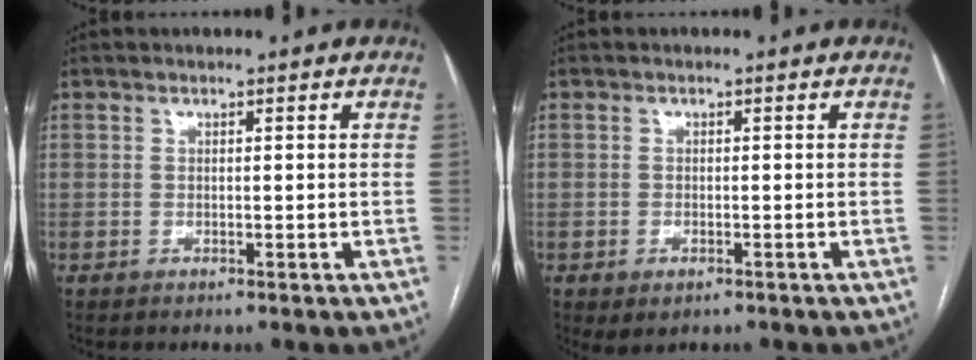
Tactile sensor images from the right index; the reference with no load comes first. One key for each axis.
{"total": 2.3, "fx": -1.0, "fy": 1.4, "fz": 1.6, "tx": -0.027, "ty": -0.002, "tz": -0.002}